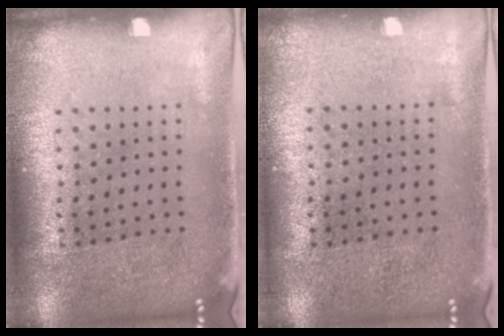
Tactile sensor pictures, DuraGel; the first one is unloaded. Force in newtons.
{"total": 0.0}